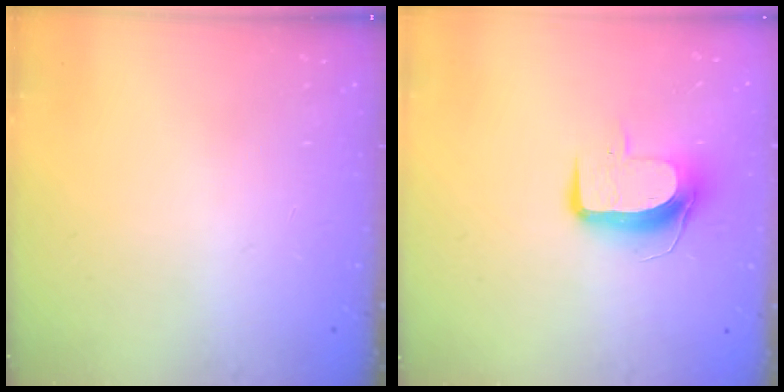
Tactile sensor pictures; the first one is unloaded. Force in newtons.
{"total": 9.5, "press": 9.5, "slide": 0.8}